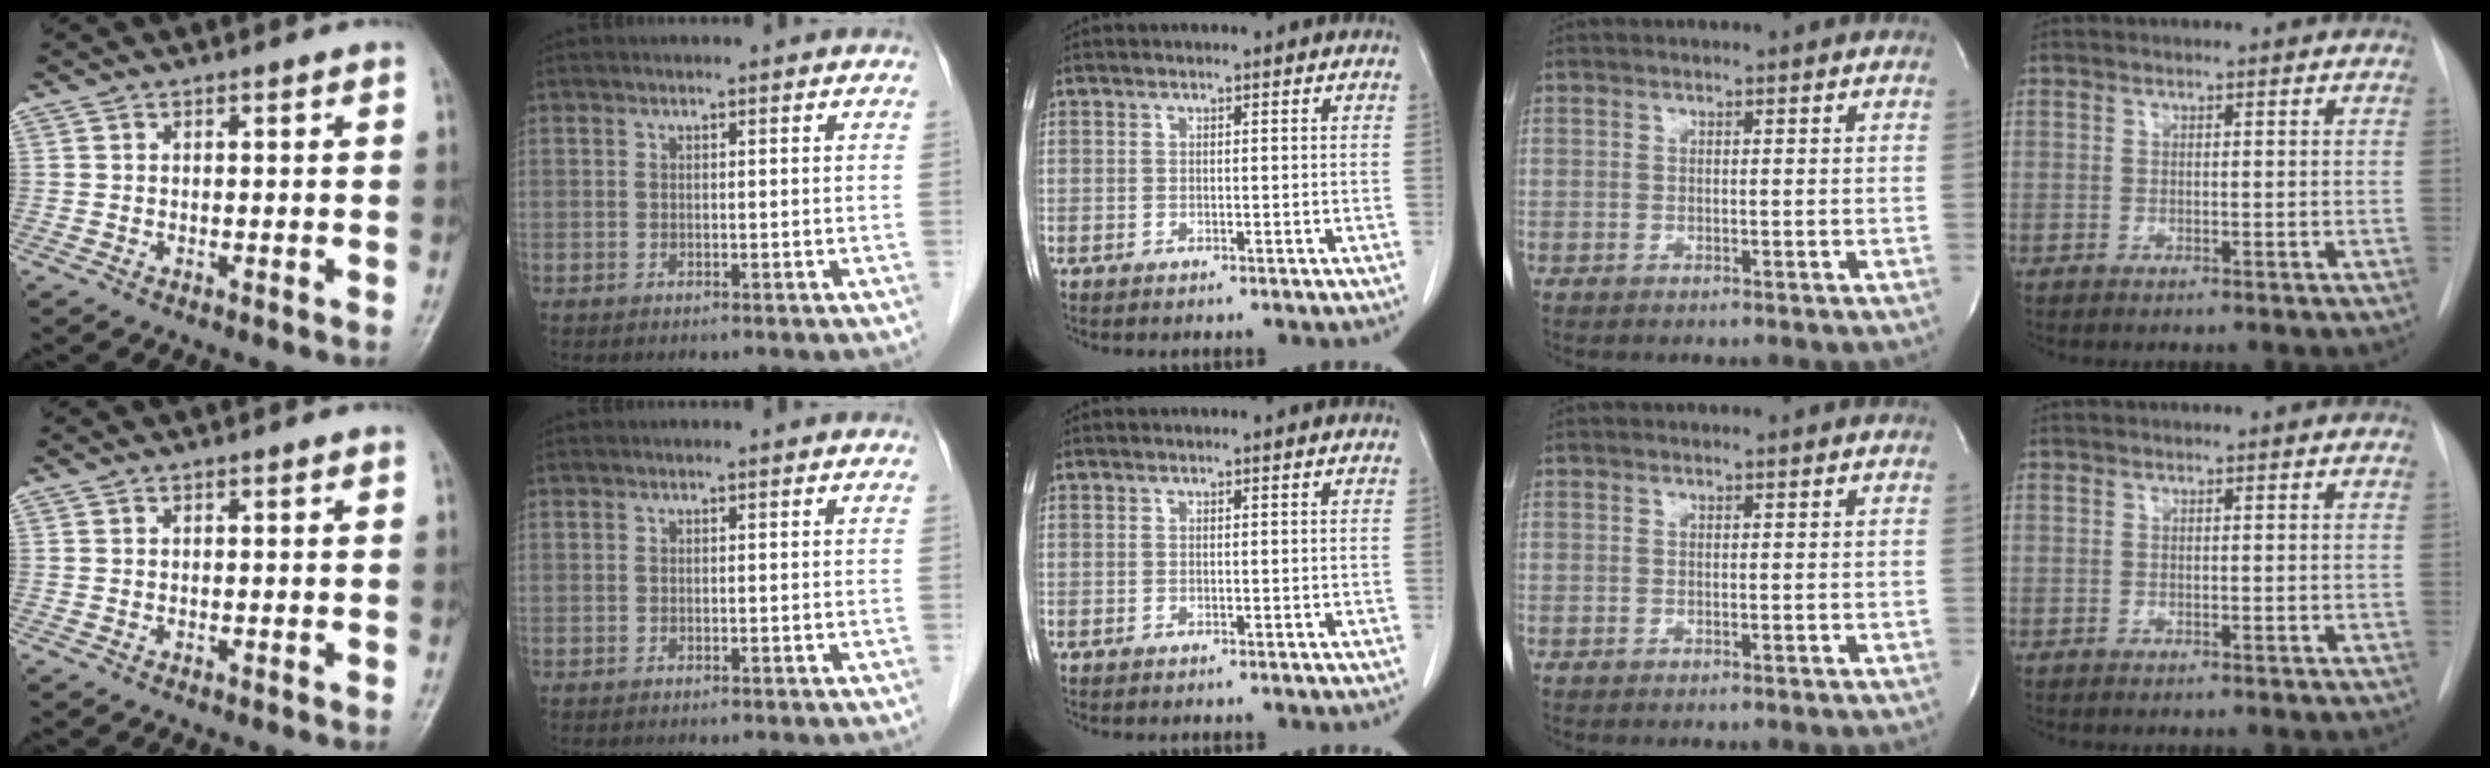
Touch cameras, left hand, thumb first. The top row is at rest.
{}